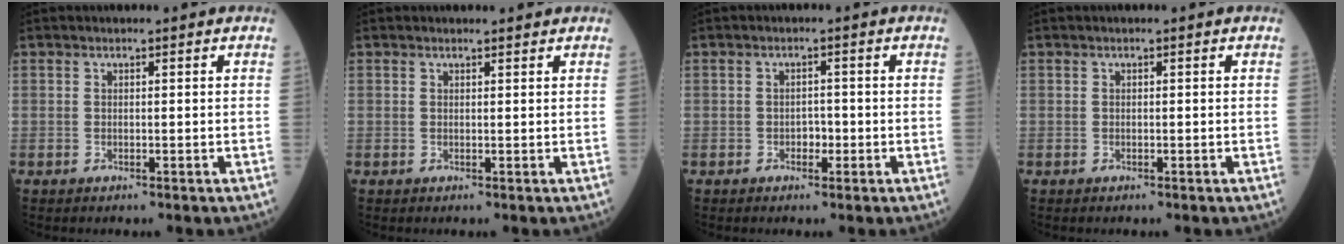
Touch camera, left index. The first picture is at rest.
{"total": 1.3, "force": [1.3, 0.2, 0.0], "torque": [-0.011, 0.001, 0.017]}
{"total": 1.6, "force": [-0.6, 1.1, 1.0], "torque": [-0.012, 0.005, -0.010]}
{"total": 0.0}